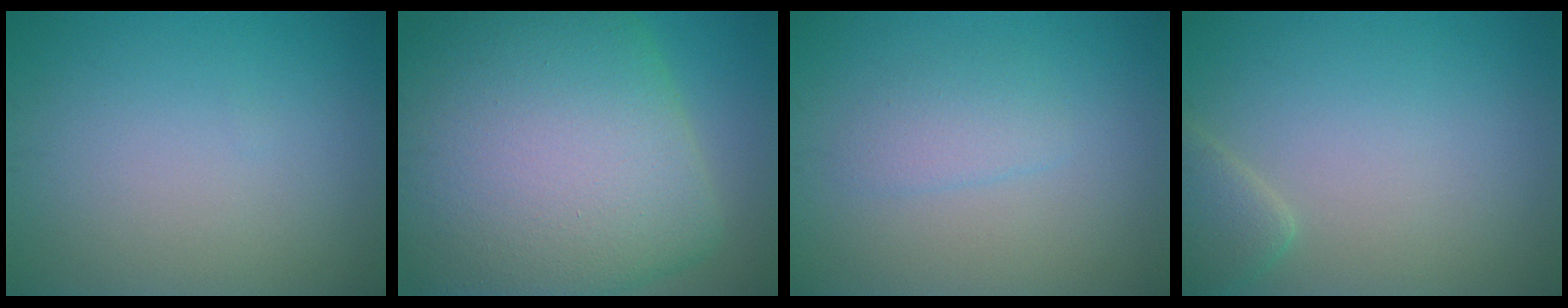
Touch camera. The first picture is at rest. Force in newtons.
{"total": 16.8, "press": 16.8, "slide": 0.9}
{"total": 1.8, "press": 1.8, "slide": 0.2}
{"total": 2.2, "press": 2.2, "slide": 0.1}